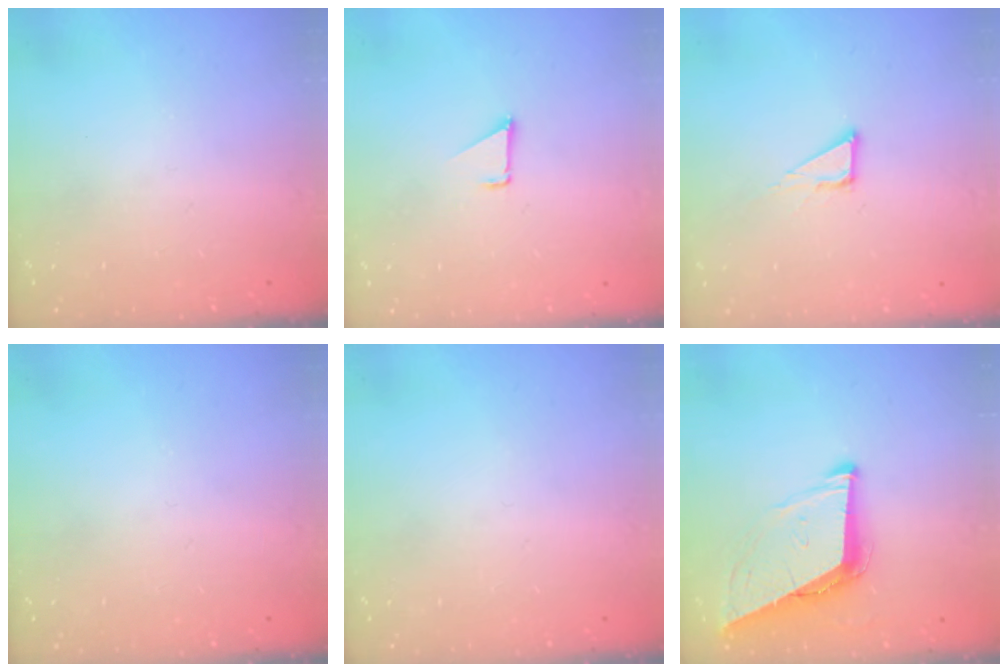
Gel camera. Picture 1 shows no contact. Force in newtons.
{"total": 1.0, "press": 1.0, "slide": 0.1}
{"total": 3.8, "press": 3.8, "slide": 0.0}
{"total": 0.0}
{"total": 0.0}
{"total": 9.1, "press": 8.7, "slide": 2.6}